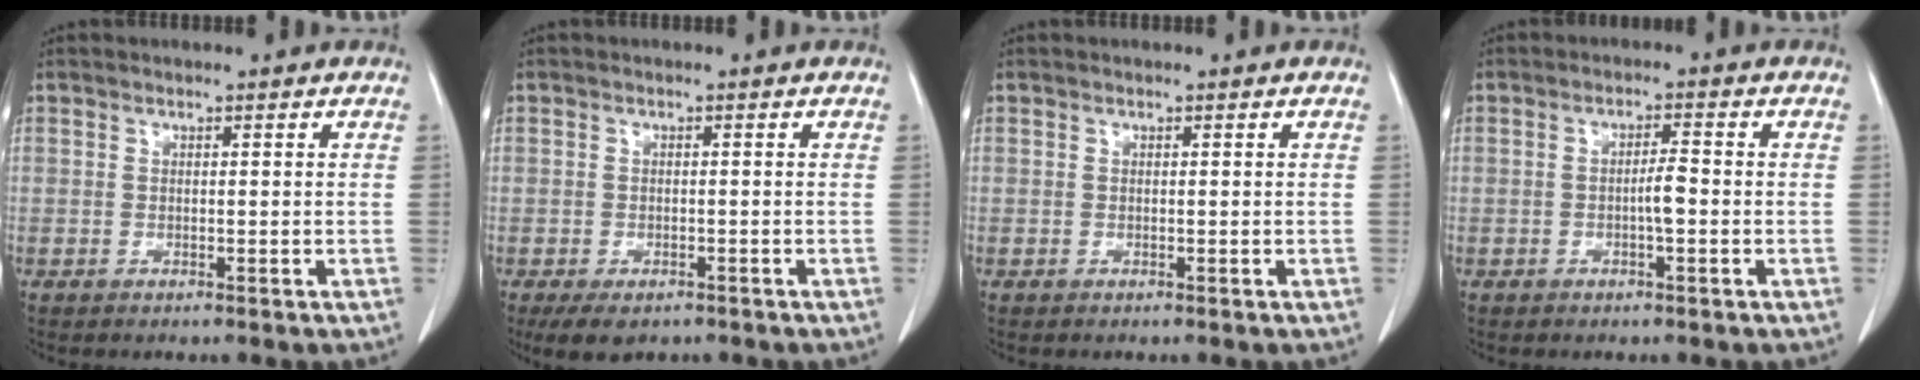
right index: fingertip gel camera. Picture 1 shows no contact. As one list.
[{"total": 4.6, "force": [-3.2, 2.7, 2.0], "torque": [-0.030, -0.004, -0.043]}, {"total": 0.0}, {"total": 2.7, "force": [-0.6, 0.3, 2.7], "torque": [-0.045, 0.002, -0.011]}]